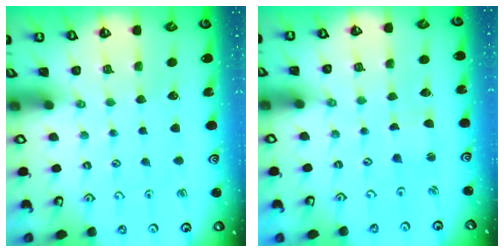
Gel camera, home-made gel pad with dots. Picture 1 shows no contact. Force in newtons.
{"total": 1.5, "press": 1.4, "slide": 0.3}